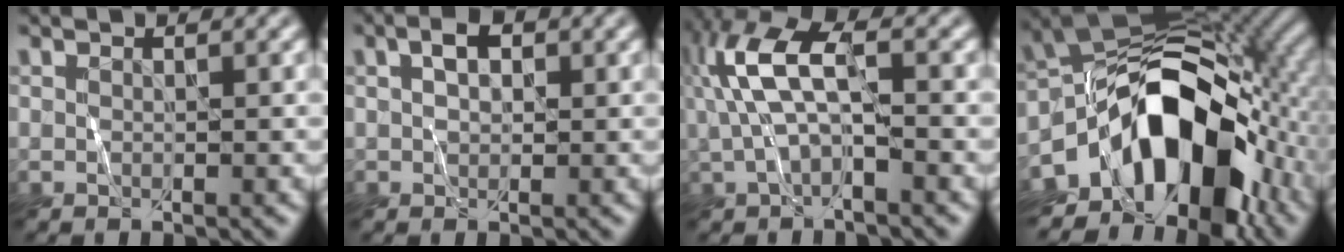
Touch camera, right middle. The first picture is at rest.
{"total": 1.6, "force": [0.7, 1.1, 0.9], "torque": [-0.013, 0.012, 0.009]}
{"total": 5.6, "force": [0.7, 2.2, 5.1], "torque": [-0.117, 0.020, 0.009]}
{"total": 13.3, "force": [-6.0, 7.9, 8.9], "torque": [-0.110, 0.013, -0.114]}